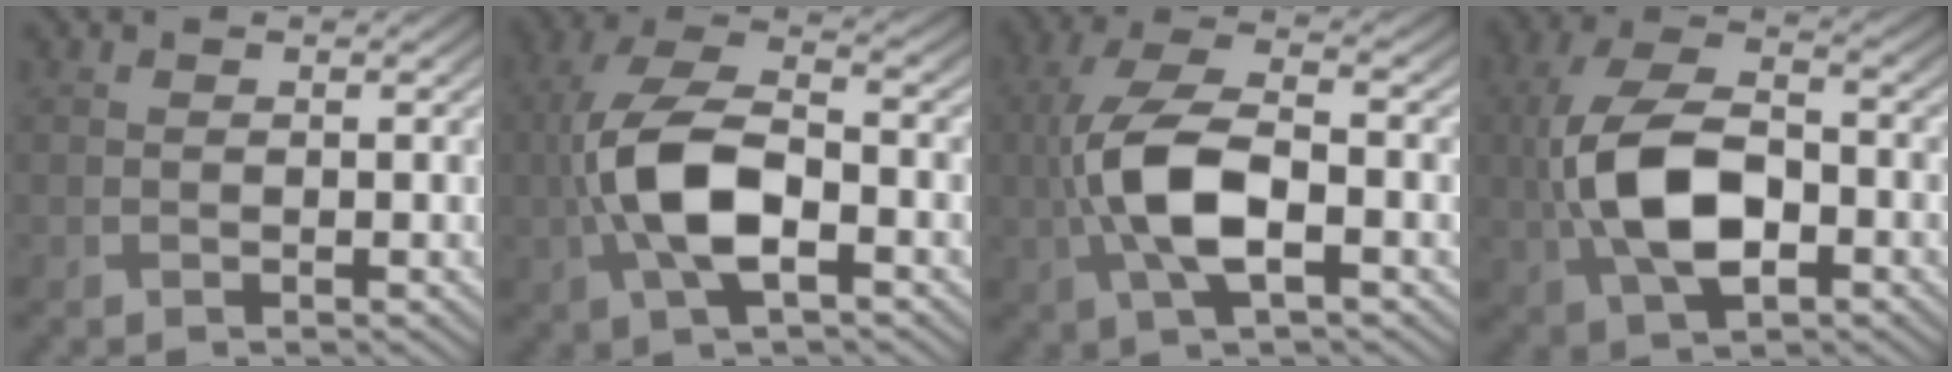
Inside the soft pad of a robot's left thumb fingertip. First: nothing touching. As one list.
[{"total": 10.7, "force": [-2.3, 5.0, 9.2], "torque": [-0.203, 0.005, -0.047]}, {"total": 9.8, "force": [-1.9, 4.1, 8.7], "torque": [-0.194, 0.007, -0.040]}, {"total": 11.3, "force": [-2.1, 6.1, 9.2], "torque": [-0.205, 0.001, -0.044]}]